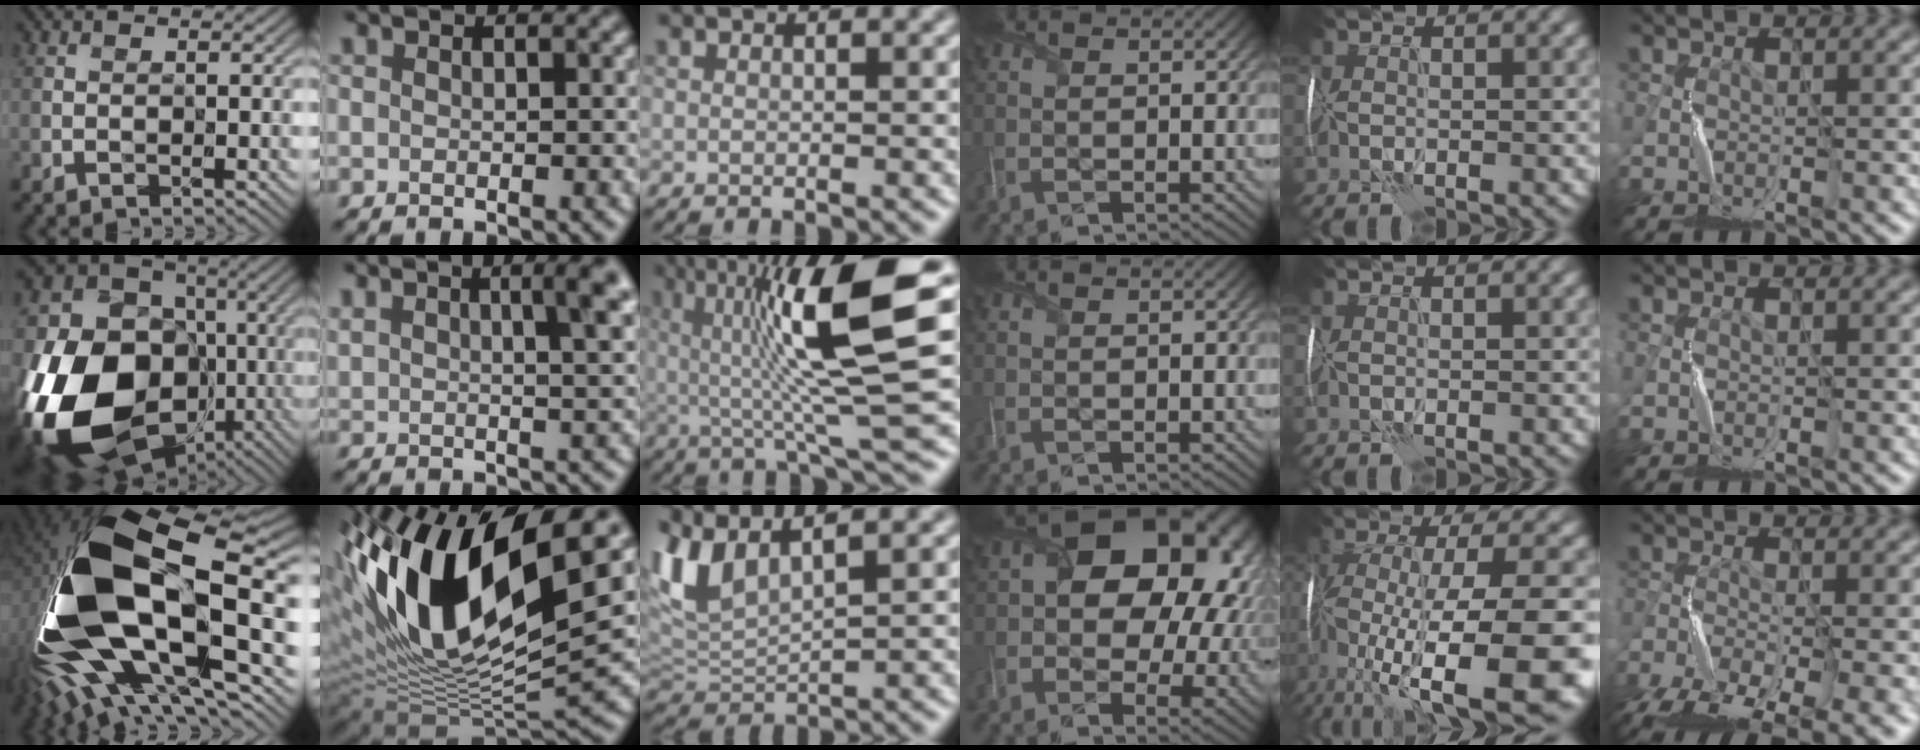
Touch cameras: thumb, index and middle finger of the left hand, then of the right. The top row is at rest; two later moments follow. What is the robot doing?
{"motion": "wrap", "object": "ribbon"}